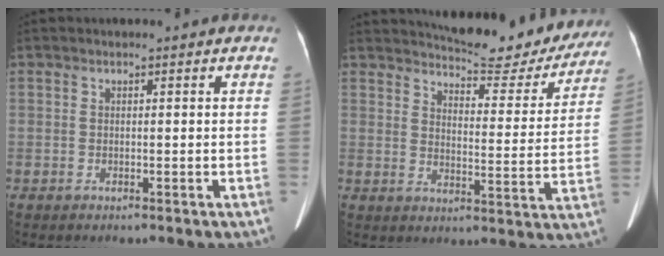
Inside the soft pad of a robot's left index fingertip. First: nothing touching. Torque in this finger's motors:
{"motor_torque": [0.29, -0.52, 0.15, 0.02]}